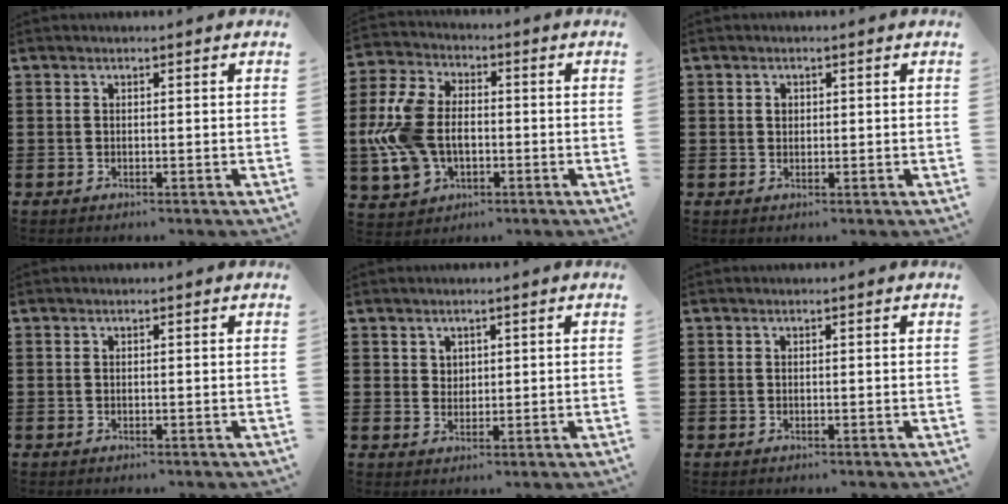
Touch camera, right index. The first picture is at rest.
{"total": 10.5, "force": [-1.0, 7.2, 7.6], "torque": [-0.207, 0.002, -0.027]}
{"total": 1.1, "force": [0.3, 0.8, 0.6], "torque": [-0.013, 0.005, 0.005]}
{"total": 0.0}
{"total": 2.1, "force": [1.3, 1.6, 0.3], "torque": [-0.011, 0.007, 0.025]}
{"total": 0.0}